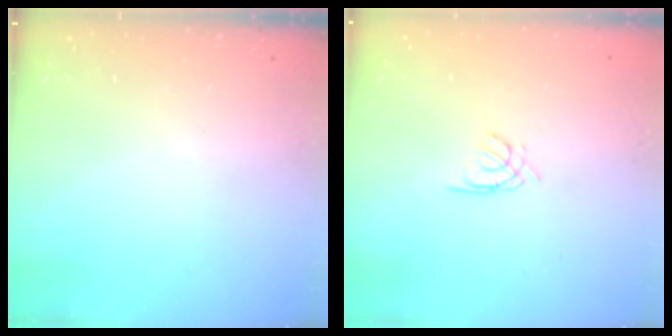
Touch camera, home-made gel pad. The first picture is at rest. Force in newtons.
{"total": 1.5, "press": 1.4, "slide": 0.4}